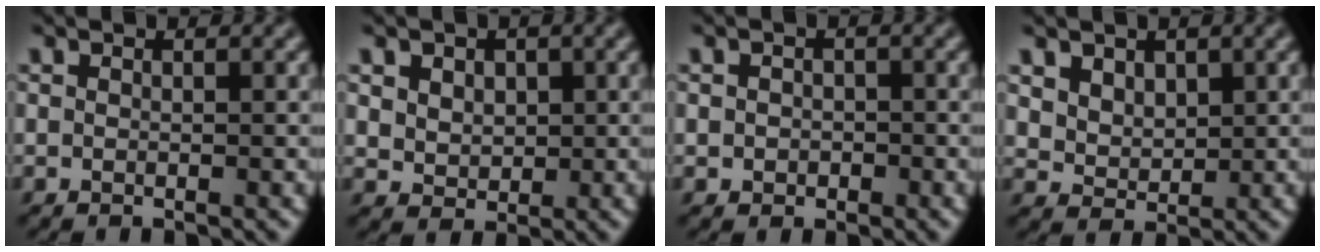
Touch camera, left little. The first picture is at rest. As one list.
[{"total": 3.9, "force": [1.5, 3.0, 2.0], "torque": [-0.054, 0.005, 0.027]}, {"total": 1.5, "force": [-0.4, 1.3, 0.7], "torque": [-0.007, -0.003, -0.010]}, {"total": 3.7, "force": [1.8, 2.7, 1.7], "torque": [-0.059, -0.007, 0.047]}]